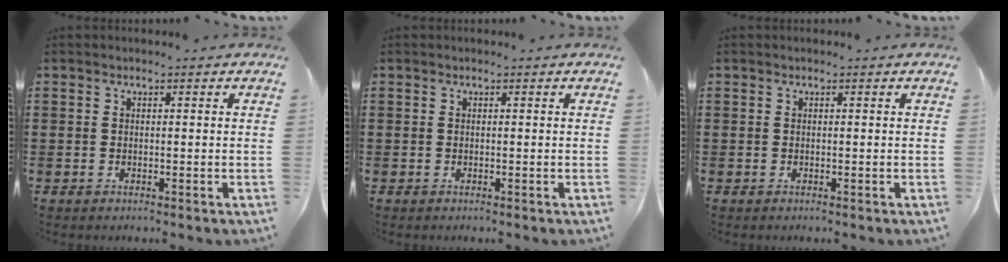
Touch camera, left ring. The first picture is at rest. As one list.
[{"total": 0.0}, {"total": 0.0}]